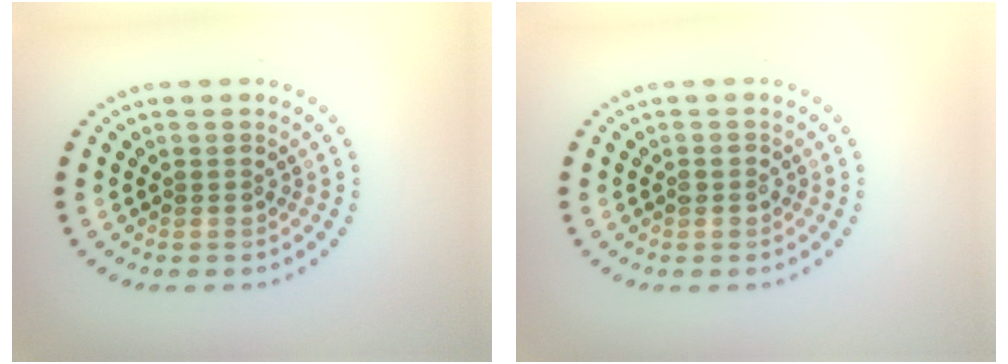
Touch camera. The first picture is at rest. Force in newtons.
{"total": 0.9, "press": 0.9, "slide": 0.2}